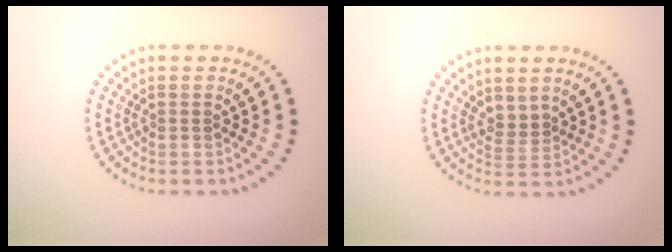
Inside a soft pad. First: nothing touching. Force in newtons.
{"total": 1.7, "press": 1.3, "slide": 1.1}